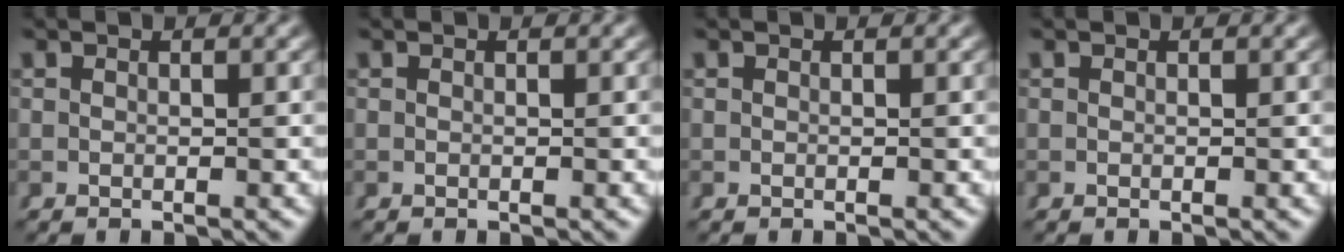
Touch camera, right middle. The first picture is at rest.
{"total": 0.0}
{"total": 0.0}
{"total": 0.0}